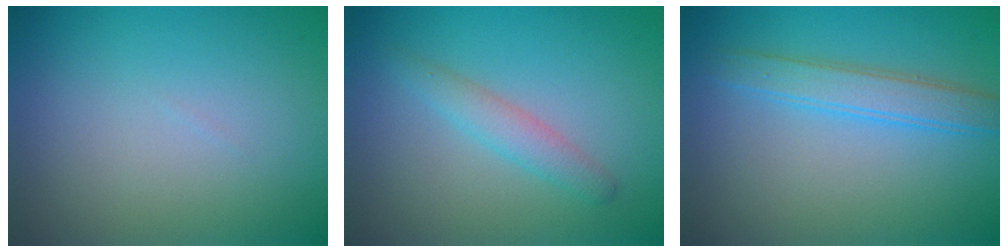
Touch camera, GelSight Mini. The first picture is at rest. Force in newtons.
{"total": 2.1, "press": 2.1, "slide": 0.1}
{"total": 3.0, "press": 3.0, "slide": 0.0}